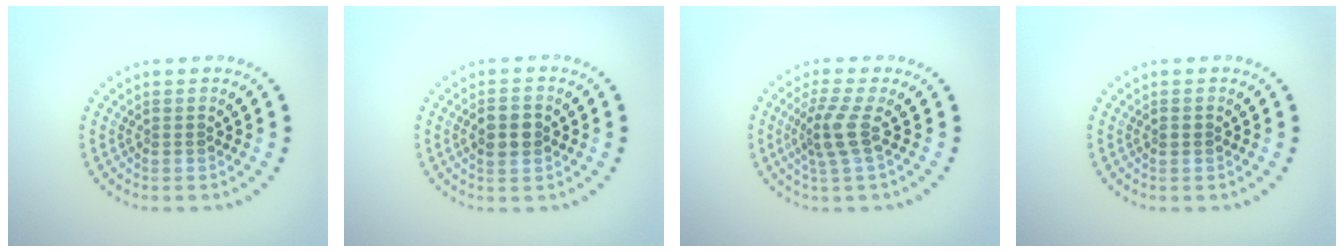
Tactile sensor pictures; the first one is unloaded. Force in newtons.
{"total": 2.8, "press": 2.8, "slide": 0.1}
{"total": 2.9, "press": 2.2, "slide": 1.9}
{"total": 0.7, "press": 0.7, "slide": 0.0}